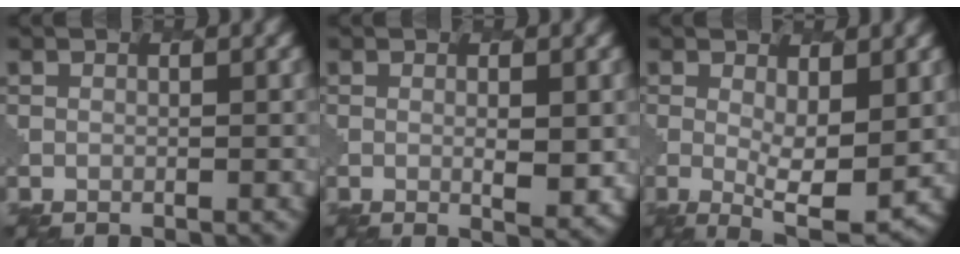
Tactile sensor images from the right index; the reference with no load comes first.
{"total": 2.6, "force": [0.4, 0.6, 2.5], "torque": [-0.039, -0.007, 0.012]}
{"total": 5.1, "force": [0.5, 1.7, 4.8], "torque": [-0.079, -0.016, 0.014]}